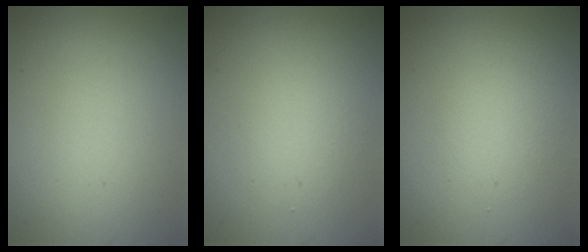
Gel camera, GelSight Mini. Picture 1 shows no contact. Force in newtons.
{"total": 2.3, "press": 2.3, "slide": 0.2}
{"total": 1.7, "press": 1.7, "slide": 0.1}